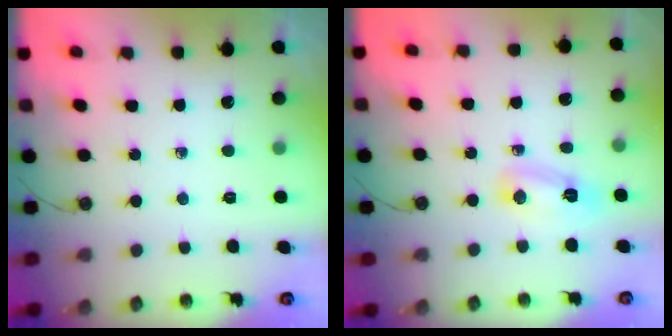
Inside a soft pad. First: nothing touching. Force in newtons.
{"total": 6.2, "press": 5.0, "slide": 3.7}